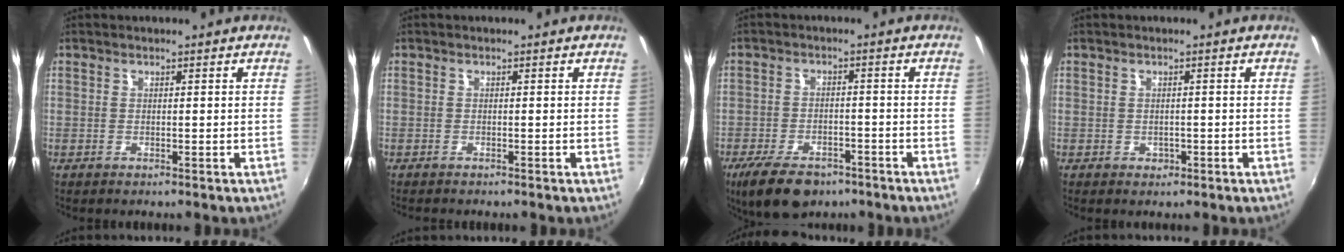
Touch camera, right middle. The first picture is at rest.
{"total": 0.7, "force": [-0.7, 0.2, 0.2], "torque": [-0.006, -0.004, -0.013]}
{"total": 10.9, "force": [-7.6, 5.2, 5.8], "torque": [-0.138, -0.023, -0.126]}
{"total": 1.3, "force": [-0.5, 1.2, 0.4], "torque": [-0.006, -0.002, -0.003]}